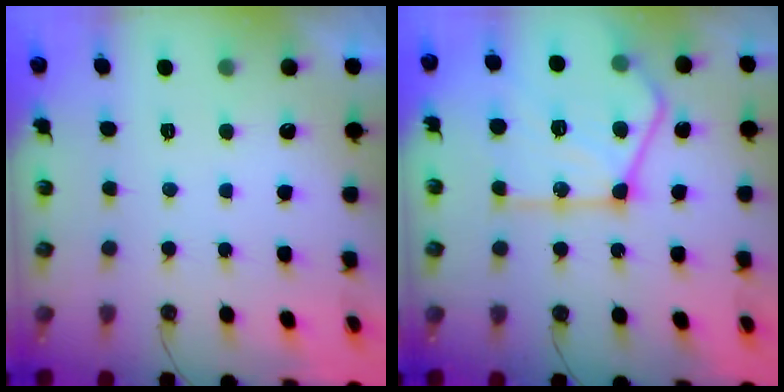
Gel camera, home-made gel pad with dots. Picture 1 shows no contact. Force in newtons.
{"total": 23.2, "press": 23.1, "slide": 2.2}